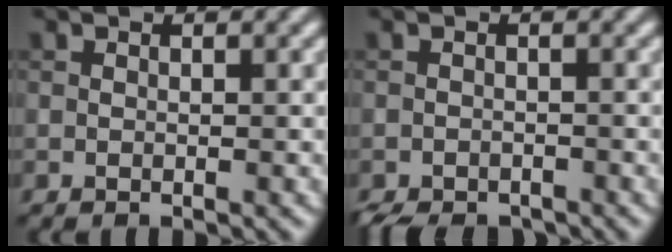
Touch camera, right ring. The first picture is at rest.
{"total": 3.1, "force": [-2.9, 0.9, 0.8], "torque": [-0.013, -0.008, -0.049]}